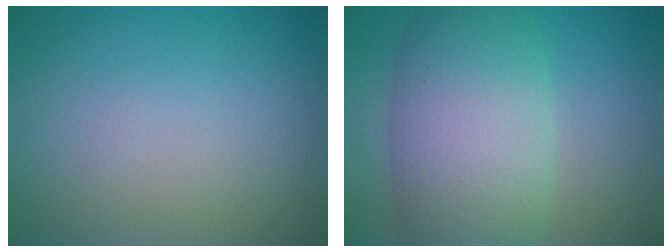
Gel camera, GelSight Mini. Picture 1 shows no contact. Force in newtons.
{"total": 9.0, "press": 9.0, "slide": 0.4}